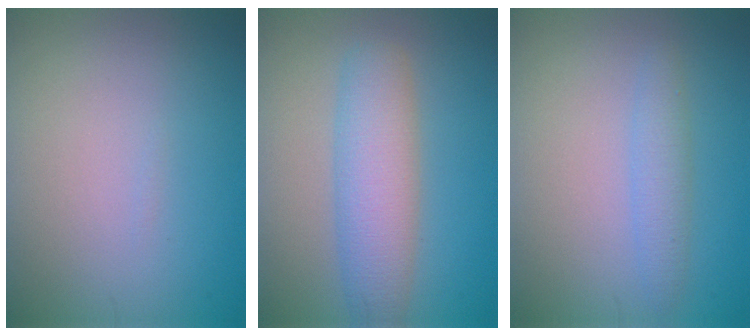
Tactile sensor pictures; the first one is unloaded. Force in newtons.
{"total": 5.3, "press": 5.3, "slide": 0.2}
{"total": 1.9, "press": 1.9, "slide": 0.1}